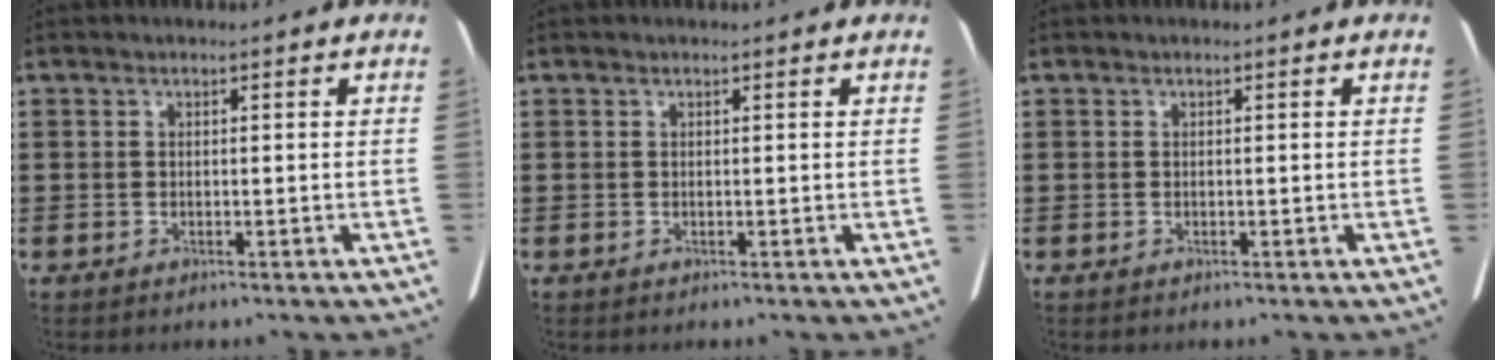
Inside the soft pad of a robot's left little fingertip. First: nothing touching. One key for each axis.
{"total": 0.0}
{"total": 0.0}